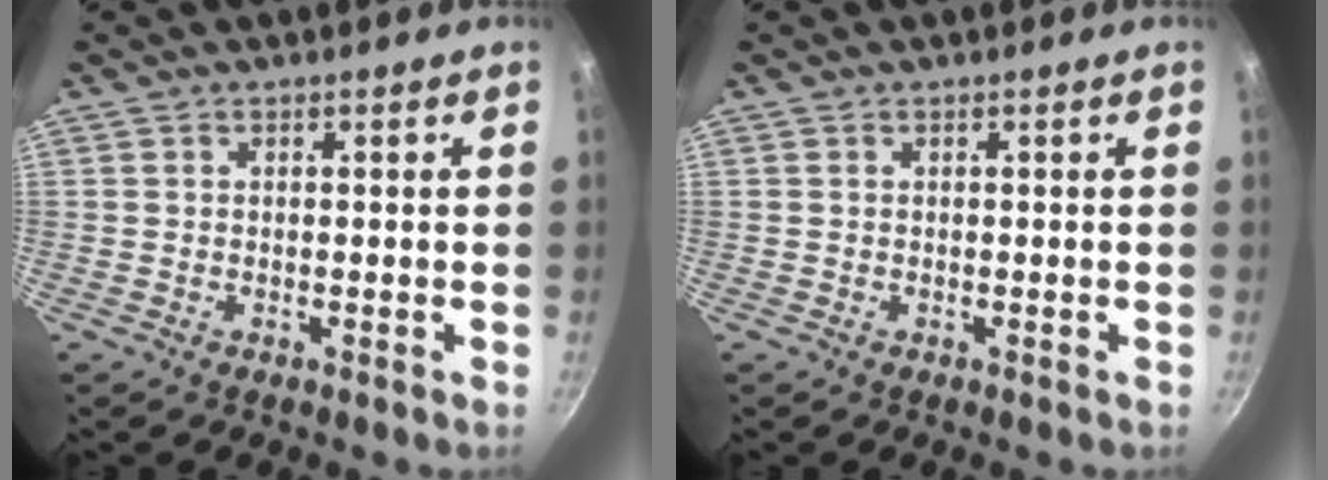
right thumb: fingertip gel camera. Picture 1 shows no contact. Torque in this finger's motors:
{"motor_torque": [0.10, 0.05, 0.17, -0.29, 0.01]}